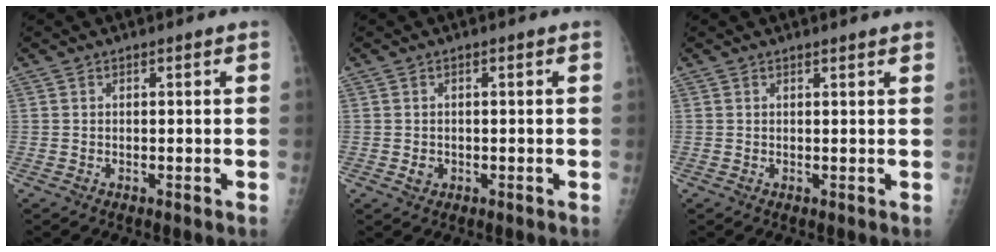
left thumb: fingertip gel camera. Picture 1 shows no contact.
{"total": 1.4, "force": [-0.3, 1.2, 0.6], "torque": [-0.005, 0.002, -0.002]}
{"total": 1.6, "force": [1.4, 0.1, 0.8], "torque": [-0.005, 0.000, 0.017]}